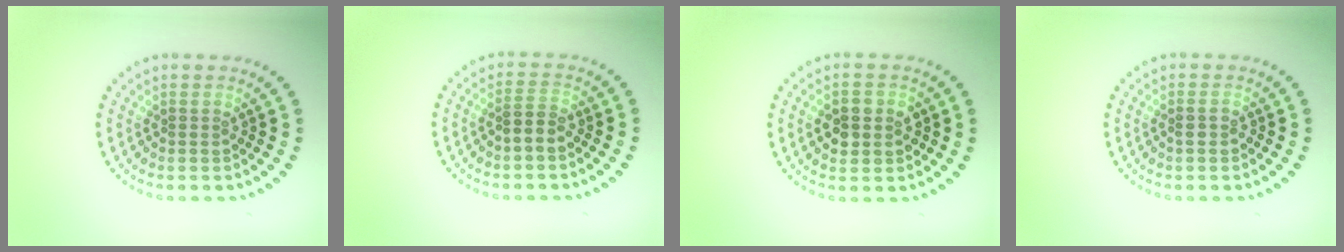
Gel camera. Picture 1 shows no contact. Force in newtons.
{"total": 1.9, "press": 1.7, "slide": 0.7}
{"total": 2.7, "press": 2.7, "slide": 0.3}
{"total": 0.8, "press": 0.8, "slide": 0.3}